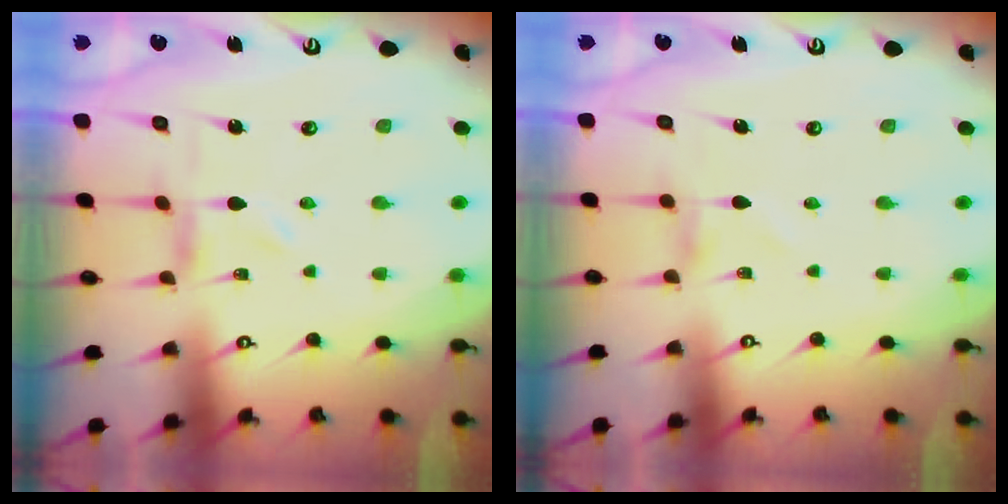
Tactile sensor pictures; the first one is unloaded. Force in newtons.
{"total": 0.0}